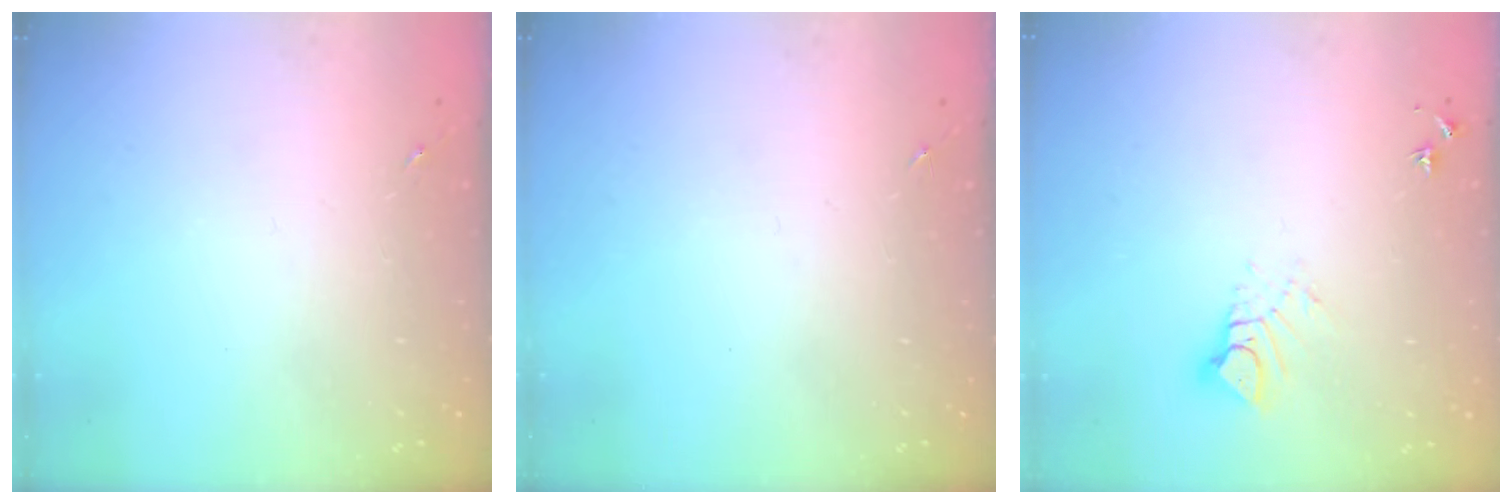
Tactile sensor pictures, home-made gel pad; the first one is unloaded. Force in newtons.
{"total": 0.0}
{"total": 6.6, "press": 6.6, "slide": 0.4}